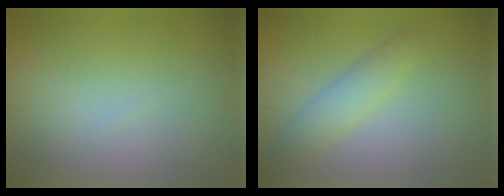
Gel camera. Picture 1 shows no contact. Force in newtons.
{"total": 2.3, "press": 2.3, "slide": 0.1}